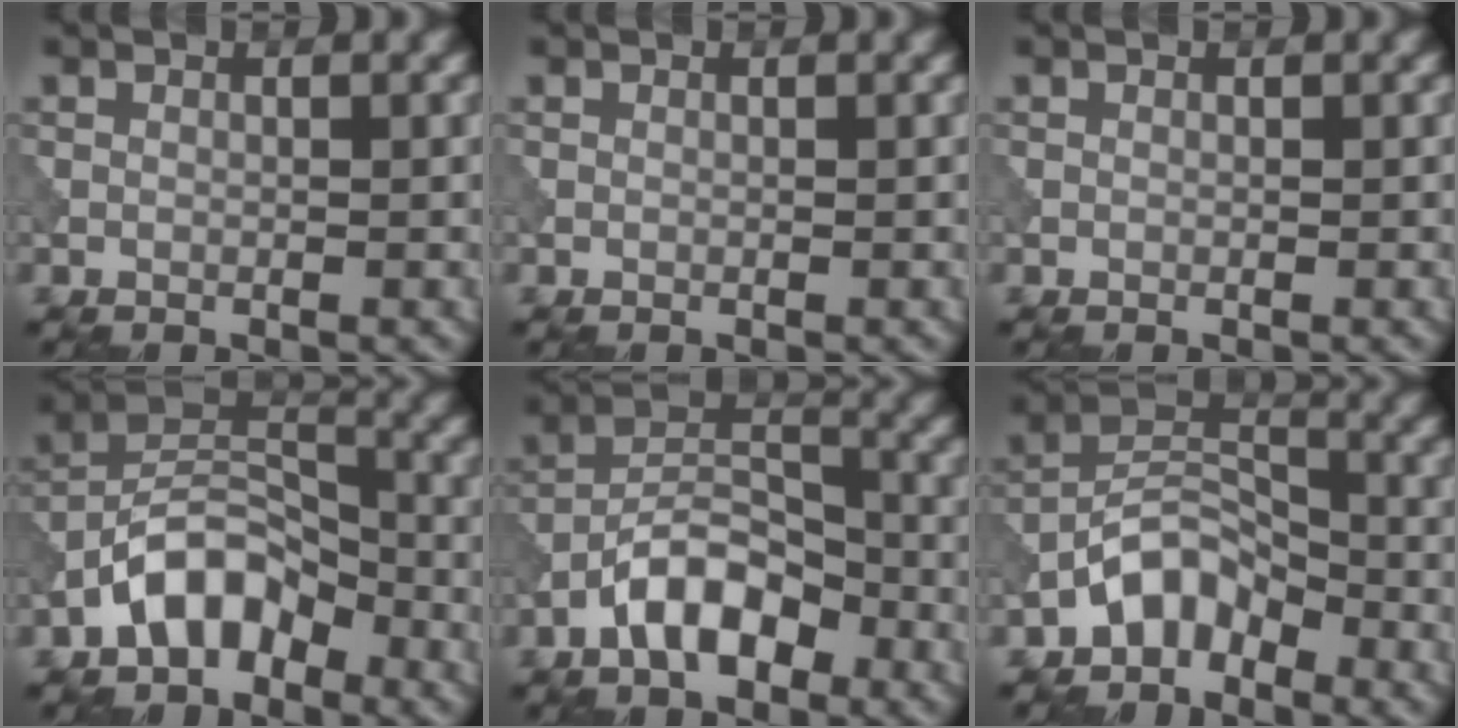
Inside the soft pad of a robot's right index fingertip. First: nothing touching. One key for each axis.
{"total": 0.0}
{"total": 0.0}
{"total": 6.1, "fx": -3.6, "fy": 3.4, "fz": 3.6, "tx": -0.050, "ty": 0.015, "tz": -0.077}
{"total": 6.5, "fx": -3.6, "fy": 3.2, "fz": 4.4, "tx": -0.068, "ty": 0.014, "tz": -0.072}
{"total": 4.5, "fx": -3.1, "fy": 2.3, "fz": 2.2, "tx": -0.031, "ty": 0.017, "tz": -0.069}